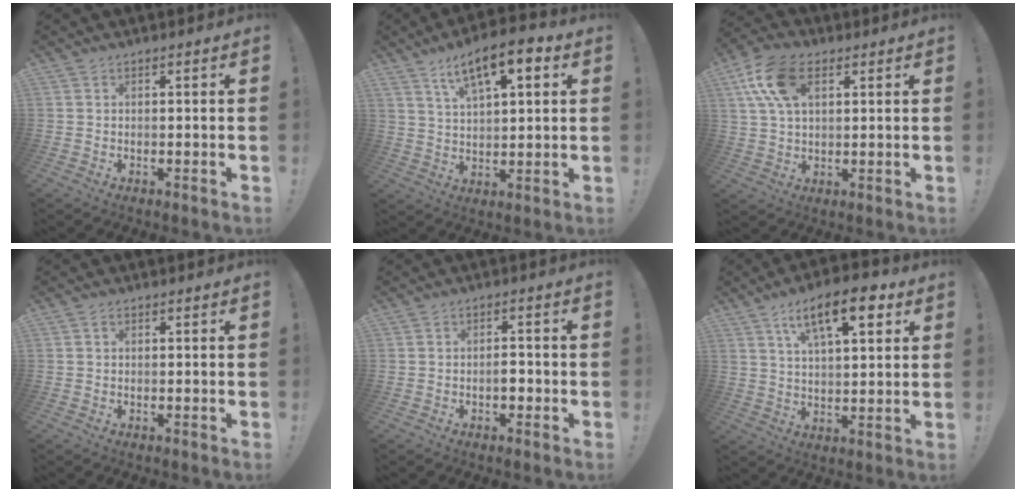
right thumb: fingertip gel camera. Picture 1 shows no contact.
{"total": 11.6, "force": [5.9, 4.3, 9.0], "torque": [-0.148, -0.015, 0.101]}
{"total": 13.6, "force": [5.0, 8.1, 9.8], "torque": [-0.182, -0.006, 0.093]}
{"total": 0.7, "force": [0.0, 0.6, 0.3], "torque": [-0.006, 0.004, 0.000]}
{"total": 3.1, "force": [-1.3, 1.6, 2.3], "torque": [-0.030, 0.005, -0.024]}
{"total": 13.7, "force": [6.7, 5.0, 10.9], "torque": [-0.165, -0.017, 0.107]}